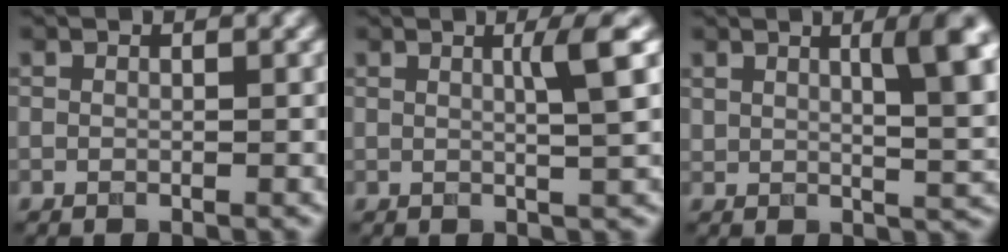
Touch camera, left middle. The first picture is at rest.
{"total": 2.8, "force": [0.7, 0.0, 2.7], "torque": [-0.040, 0.007, 0.017]}
{"total": 5.6, "force": [2.3, 1.3, 4.9], "torque": [-0.058, 0.003, 0.048]}